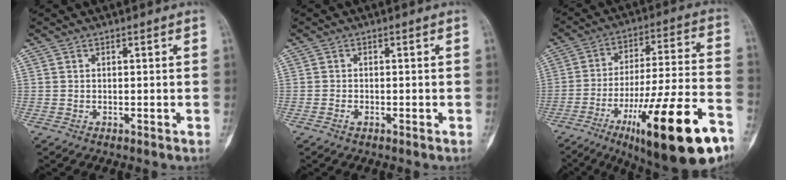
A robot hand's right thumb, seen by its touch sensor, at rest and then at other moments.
{"total": 0.7, "force": [-0.4, 0.4, 0.3], "torque": [-0.009, 0.001, -0.010]}
{"total": 25.8, "force": [-13.2, 5.2, 21.6], "torque": [-0.316, 0.053, -0.201]}